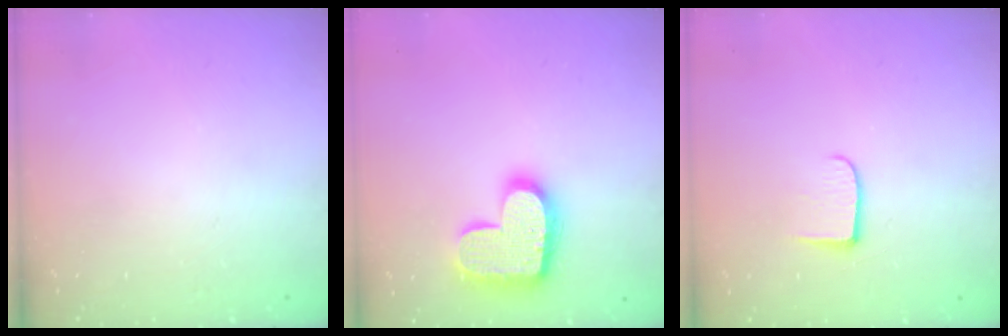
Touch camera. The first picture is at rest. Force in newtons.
{"total": 17.5, "press": 17.5, "slide": 1.0}
{"total": 7.4, "press": 7.4, "slide": 0.6}